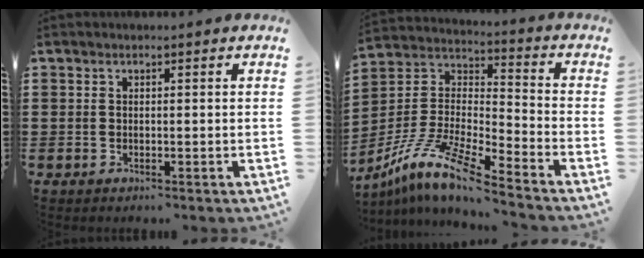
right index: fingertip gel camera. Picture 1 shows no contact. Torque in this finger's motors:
{"motor_torque": [2.14, 0.00, -0.82, -0.21]}